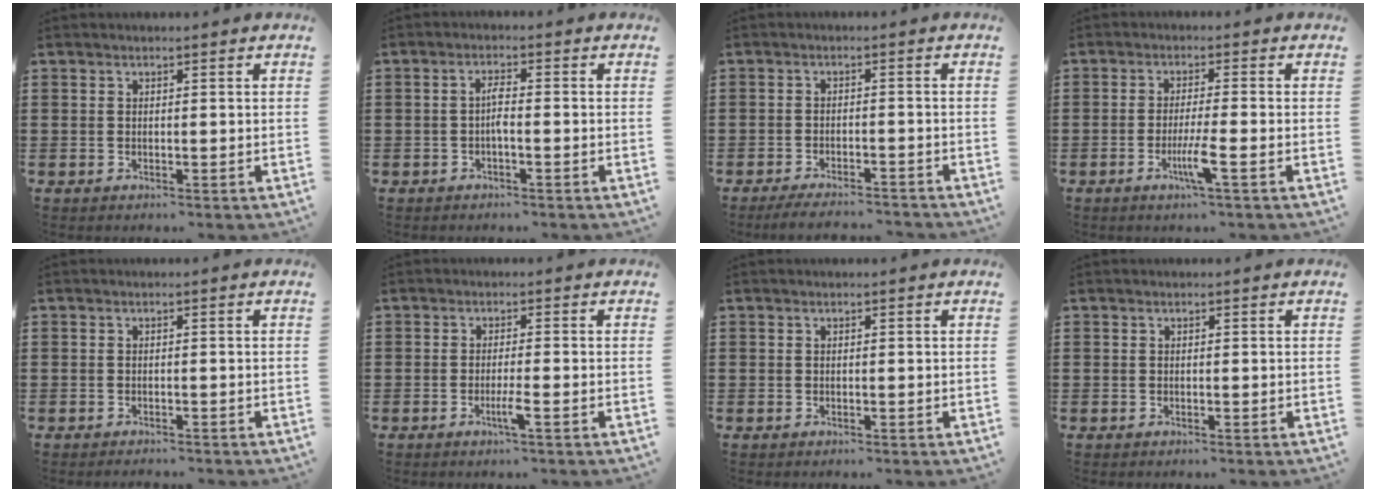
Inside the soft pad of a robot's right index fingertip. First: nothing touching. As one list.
[{"total": 2.3, "force": [-0.7, 0.3, 2.2], "torque": [-0.042, 0.001, -0.014]}, {"total": 3.1, "force": [-3.0, -0.1, 0.9], "torque": [-0.013, -0.003, -0.058]}, {"total": 4.6, "force": [-2.0, -0.3, 4.1], "torque": [-0.083, -0.021, -0.038]}, {"total": 0.6, "force": [-0.6, 0.0, 0.0], "torque": [-0.002, -0.003, -0.012]}, {"total": 2.9, "force": [-1.4, -0.2, 2.5], "torque": [-0.049, -0.010, -0.027]}, {"total": 0.0}, {"total": 0.0}]